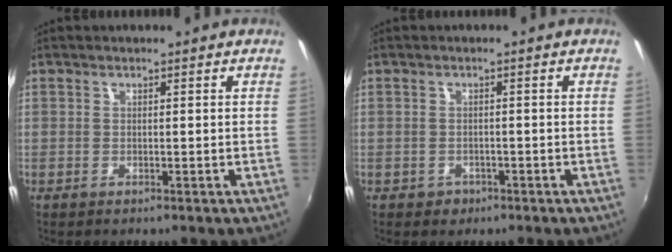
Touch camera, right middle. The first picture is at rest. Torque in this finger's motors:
{"motor_torque": [0.06, -0.26, -0.02, 0.00]}